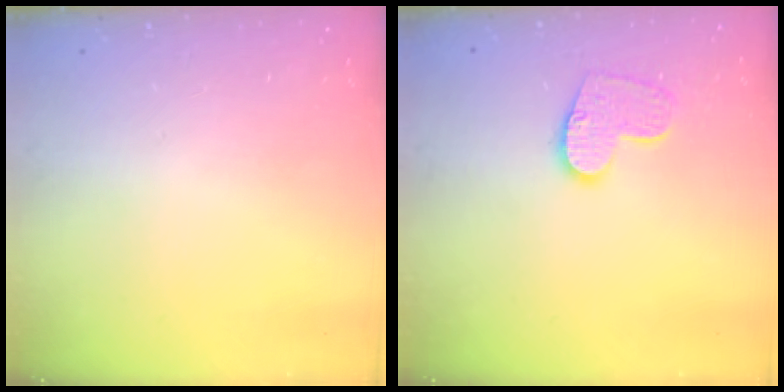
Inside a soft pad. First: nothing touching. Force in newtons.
{"total": 10.4, "press": 10.4, "slide": 0.7}